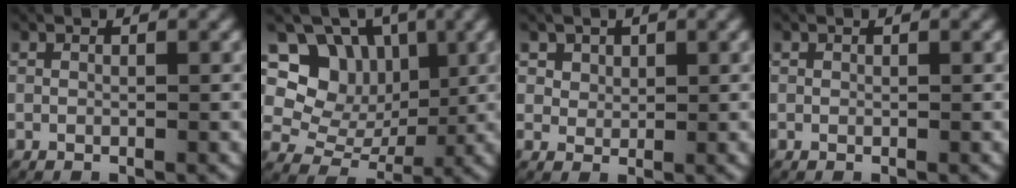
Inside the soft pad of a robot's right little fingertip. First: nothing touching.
{"total": 11.2, "force": [1.6, 9.6, 5.7], "torque": [-0.130, -0.031, 0.032]}
{"total": 2.4, "force": [1.1, 2.0, 0.7], "torque": [-0.026, -0.002, 0.022]}
{"total": 0.0}